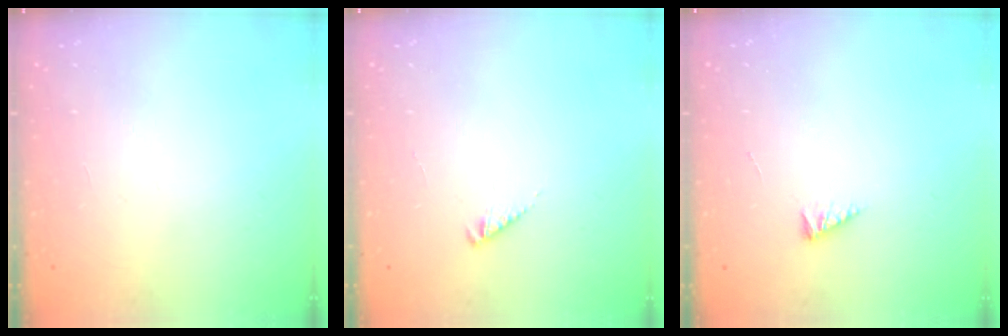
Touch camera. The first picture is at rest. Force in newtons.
{"total": 1.9, "press": 1.9, "slide": 0.3}
{"total": 2.7, "press": 2.7, "slide": 0.6}